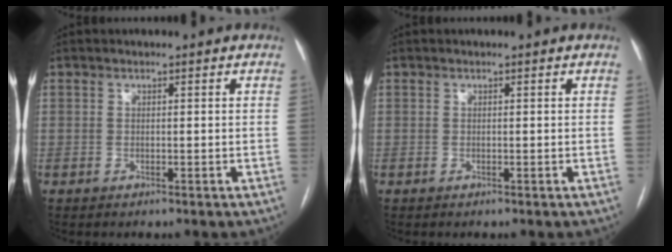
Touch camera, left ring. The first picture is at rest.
{"total": 0.0}